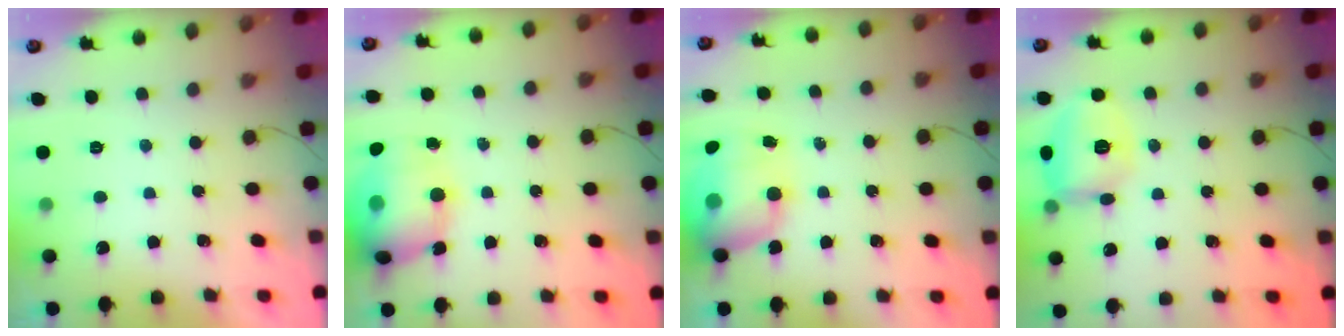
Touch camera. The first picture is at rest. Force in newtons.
{"total": 16.5, "press": 16.1, "slide": 4.0}
{"total": 14.7, "press": 14.2, "slide": 3.5}
{"total": 12.9, "press": 12.7, "slide": 1.8}